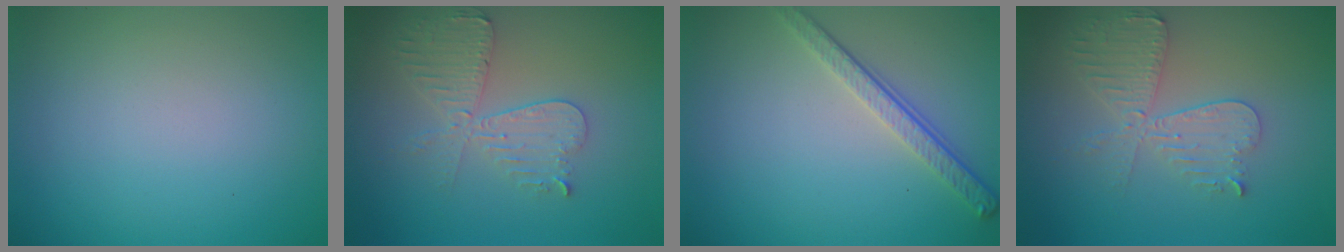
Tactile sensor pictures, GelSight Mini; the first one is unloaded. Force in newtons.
{"total": 4.1, "press": 3.6, "slide": 2.0}
{"total": 3.2, "press": 2.5, "slide": 2.1}
{"total": 4.4, "press": 3.8, "slide": 2.1}